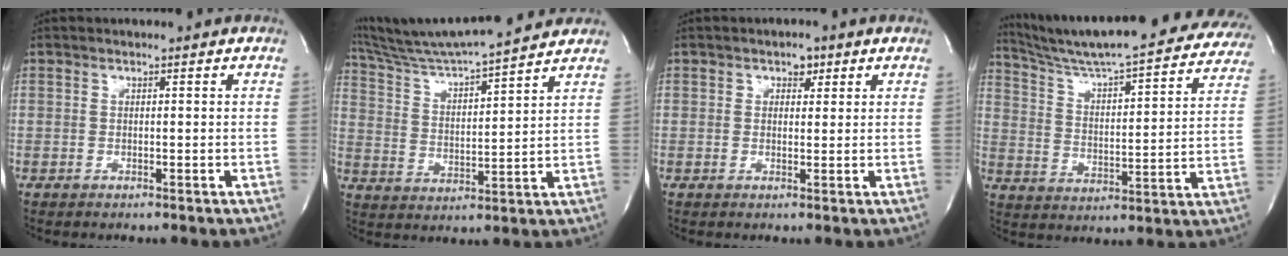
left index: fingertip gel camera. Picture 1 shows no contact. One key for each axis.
{"total": 17.9, "fx": 16.4, "fy": 0.3, "fz": 7.3, "tx": -0.139, "ty": 0.017, "tz": 0.260}
{"total": 1.9, "fx": 1.0, "fy": 1.3, "fz": 1.0, "tx": -0.011, "ty": 0.005, "tz": 0.013}
{"total": 28.8, "fx": 26.0, "fy": 3.3, "fz": 12.0, "tx": -0.190, "ty": -0.046, "tz": 0.340}